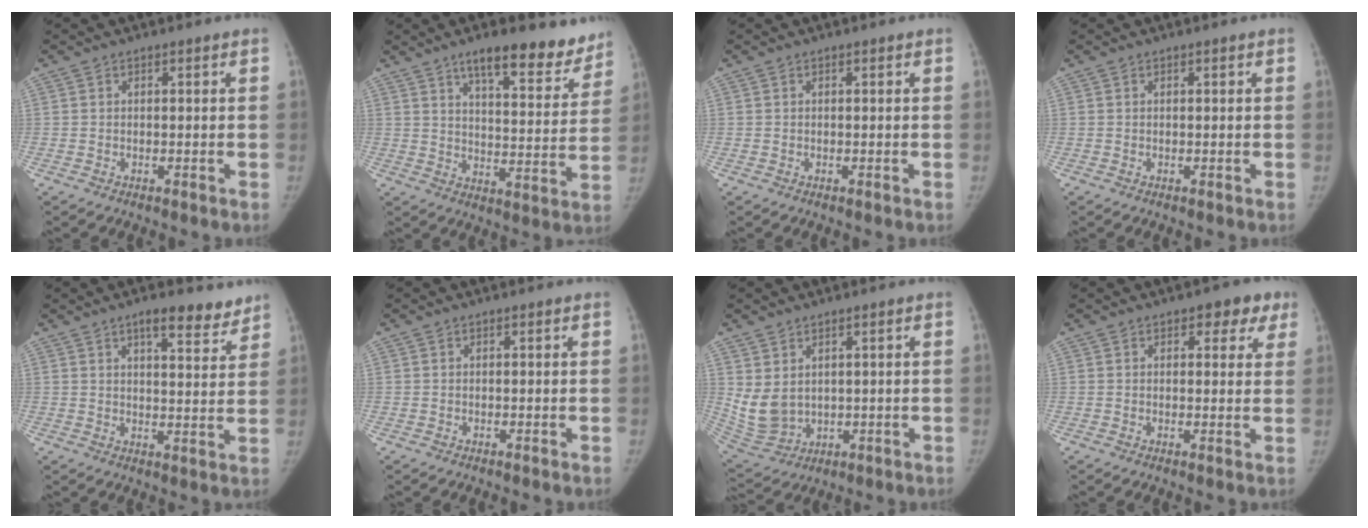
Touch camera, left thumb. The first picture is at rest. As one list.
[{"total": 15.7, "force": [11.6, 5.3, 9.2], "torque": [-0.071, -0.065, 0.167]}, {"total": 0.0}, {"total": 0.0}, {"total": 8.1, "force": [5.9, 2.7, 4.7], "torque": [-0.037, -0.035, 0.083]}, {"total": 0.0}, {"total": 7.8, "force": [2.0, 5.7, 4.9], "torque": [-0.086, -0.016, 0.064]}, {"total": 5.4, "force": [2.9, 3.2, 3.2], "torque": [0.003, -0.006, 0.027]}]